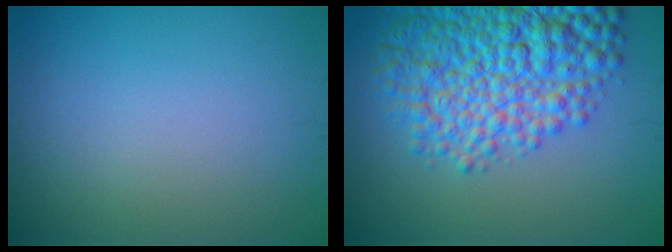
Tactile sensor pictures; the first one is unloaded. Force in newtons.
{"total": 10.1, "press": 10.1, "slide": 0.3}